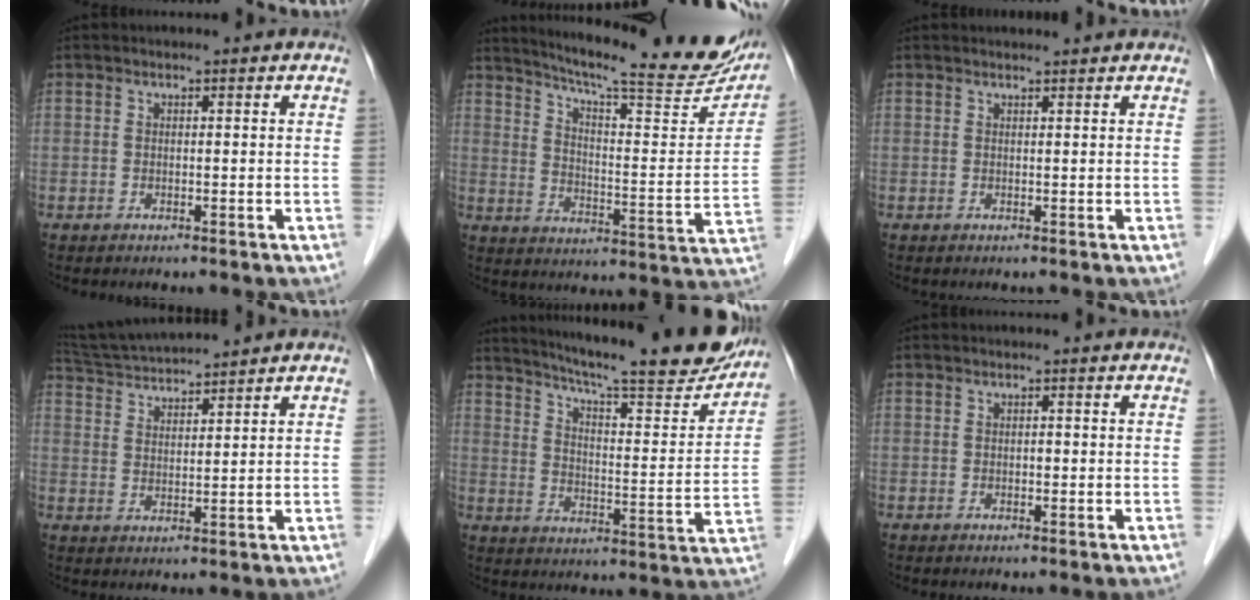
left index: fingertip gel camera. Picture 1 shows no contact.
{"total": 24.7, "force": [21.3, 2.7, 12.2], "torque": [-0.184, -0.045, 0.275]}
{"total": 3.0, "force": [2.9, -0.1, 0.7], "torque": [-0.010, 0.014, 0.035]}
{"total": 8.8, "force": [8.4, -0.8, 2.6], "torque": [-0.056, 0.025, 0.149]}
{"total": 23.1, "force": [20.5, 2.3, 10.4], "torque": [-0.159, -0.042, 0.270]}
{"total": 0.6, "force": [-0.1, 0.3, 0.5], "torque": [-0.006, 0.001, -0.002]}